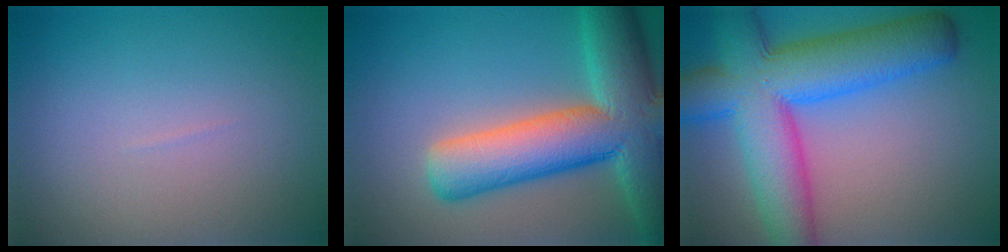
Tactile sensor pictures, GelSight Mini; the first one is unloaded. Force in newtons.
{"total": 12.1, "press": 12.1, "slide": 0.9}
{"total": 11.8, "press": 11.7, "slide": 0.5}